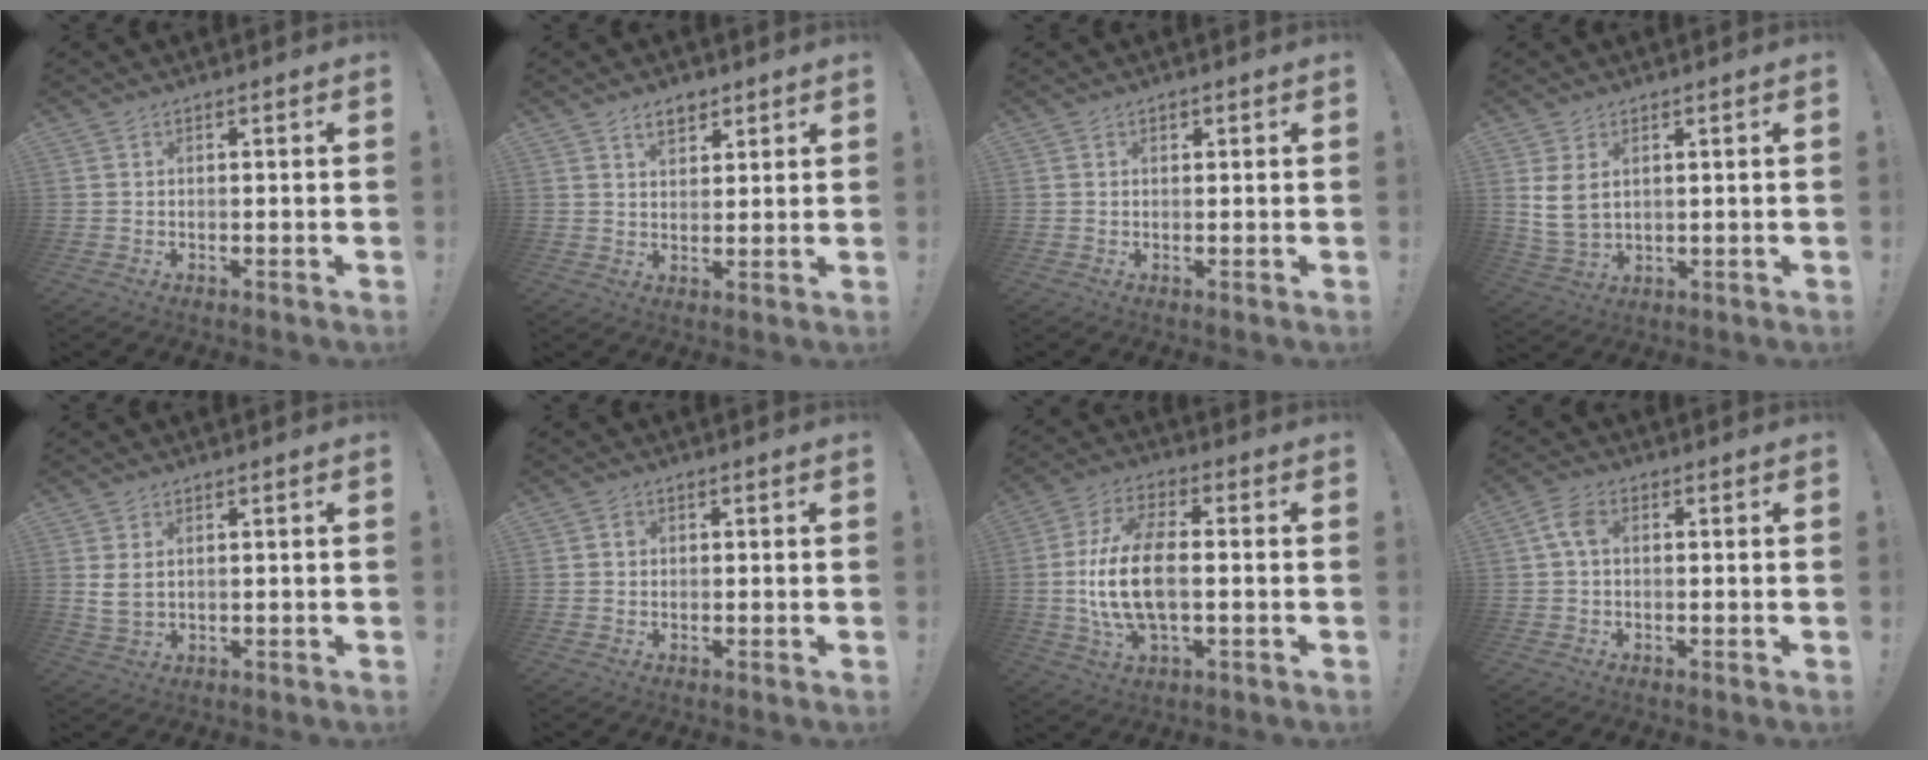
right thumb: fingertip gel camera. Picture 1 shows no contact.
{"total": 4.8, "force": [3.3, 2.9, 2.1], "torque": [-0.028, -0.012, 0.058]}
{"total": 0.8, "force": [0.4, 0.6, 0.2], "torque": [-0.001, -0.001, 0.007]}
{"total": 6.3, "force": [2.4, 3.9, 4.3], "torque": [-0.080, -0.012, 0.045]}
{"total": 3.9, "force": [1.4, 2.2, 2.8], "torque": [-0.045, -0.008, 0.024]}
{"total": 1.3, "force": [0.0, 1.3, 0.3], "torque": [-0.002, 0.001, -0.001]}
{"total": 15.4, "force": [-1.0, 7.4, 13.5], "torque": [-0.279, 0.001, -0.019]}
{"total": 5.2, "force": [0.9, 3.4, 3.8], "torque": [-0.084, 0.013, 0.018]}